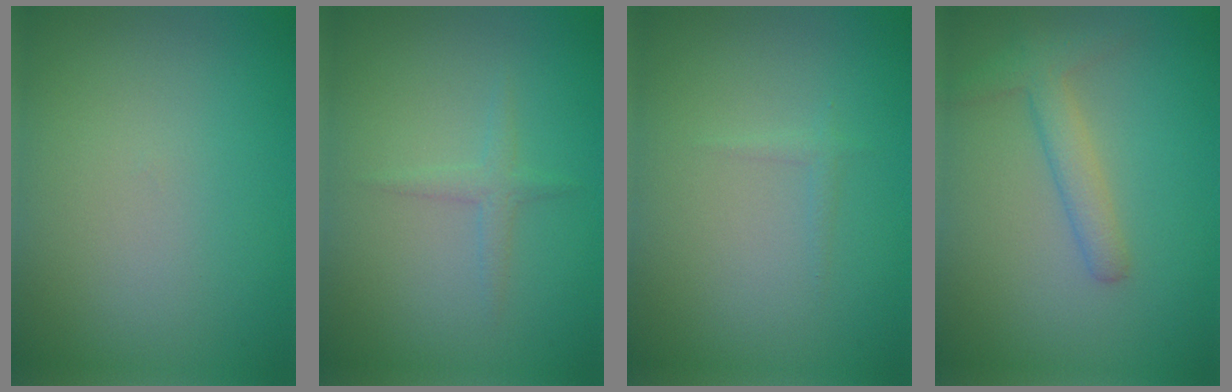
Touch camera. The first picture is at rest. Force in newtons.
{"total": 1.2, "press": 1.2, "slide": 0.0}
{"total": 0.6, "press": 0.6, "slide": 0.0}
{"total": 2.7, "press": 2.7, "slide": 0.1}